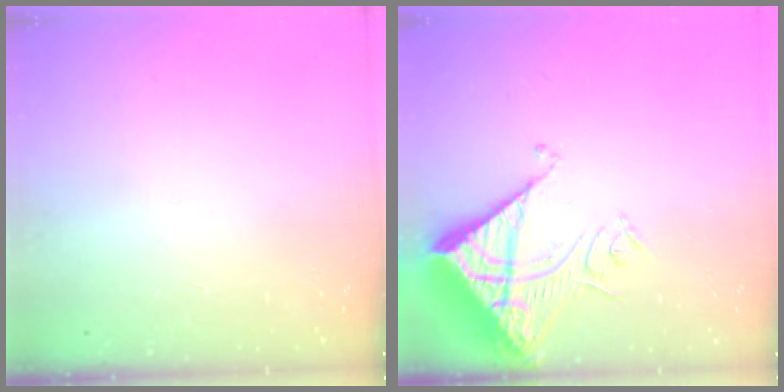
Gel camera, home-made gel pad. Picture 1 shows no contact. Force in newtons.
{"total": 13.1, "press": 13.0, "slide": 1.7}